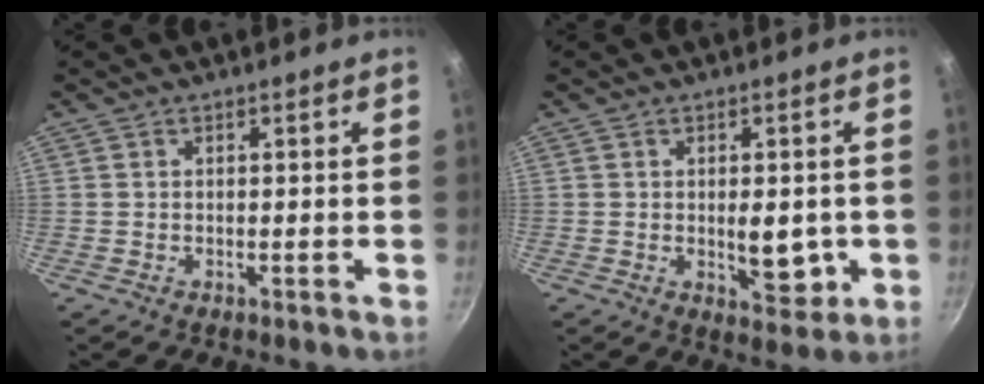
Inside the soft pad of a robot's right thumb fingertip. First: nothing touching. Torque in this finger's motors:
{"motor_torque": [1.78, 1.62, 1.33, -0.79, 0.17]}